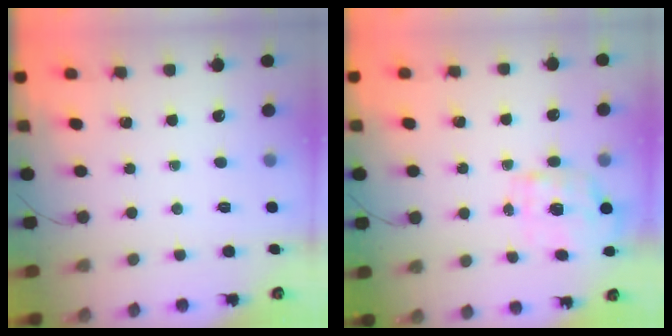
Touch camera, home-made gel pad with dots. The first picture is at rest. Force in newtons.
{"total": 2.4, "press": 2.1, "slide": 1.2}